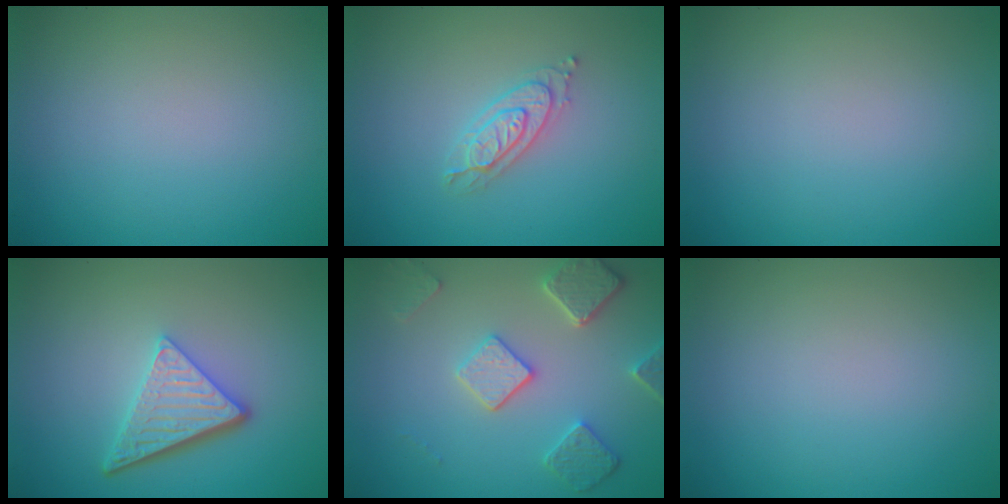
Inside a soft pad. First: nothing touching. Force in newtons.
{"total": 2.6, "press": 2.6, "slide": 0.5}
{"total": 0.0}
{"total": 4.7, "press": 3.5, "slide": 3.1}
{"total": 4.5, "press": 3.7, "slide": 2.6}
{"total": 0.0}